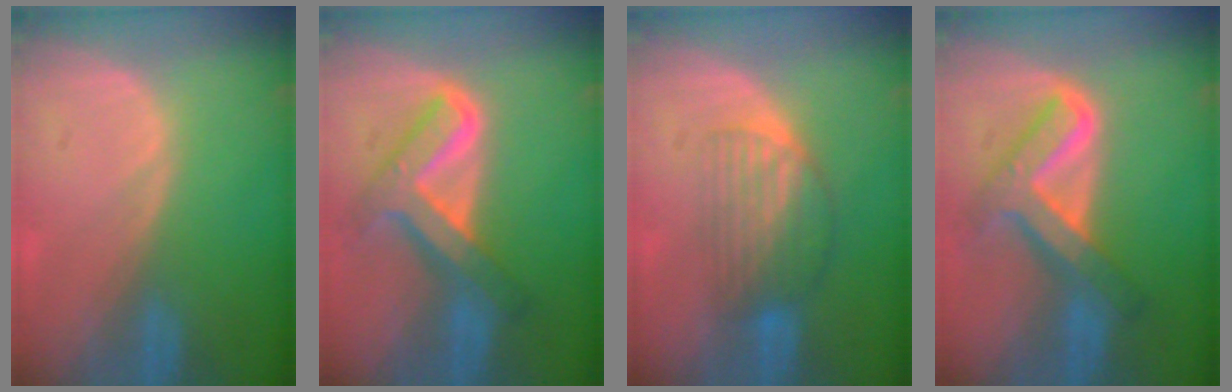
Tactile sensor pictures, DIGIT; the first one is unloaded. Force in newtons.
{"total": 8.4, "press": 8.3, "slide": 0.7}
{"total": 6.8, "press": 6.0, "slide": 3.3}
{"total": 8.2, "press": 8.2, "slide": 0.7}